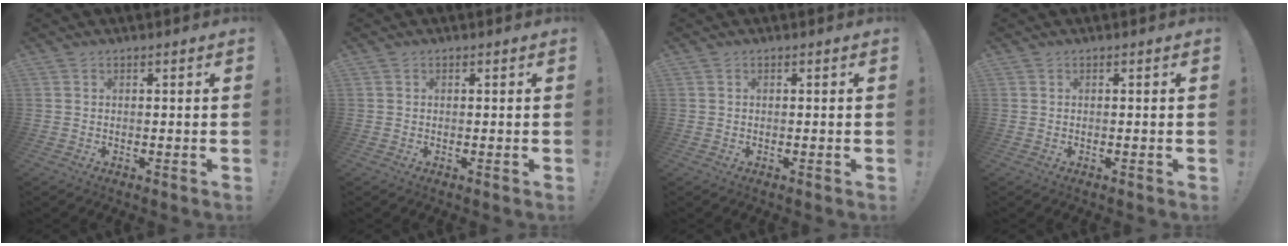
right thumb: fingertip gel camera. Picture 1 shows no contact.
{"total": 0.0}
{"total": 0.0}
{"total": 0.0}